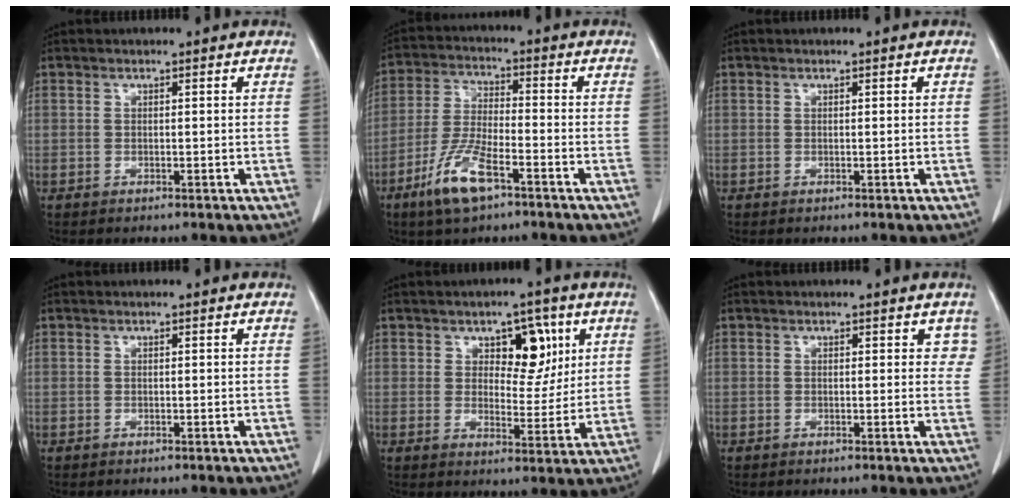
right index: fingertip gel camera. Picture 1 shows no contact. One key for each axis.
{"total": 9.2, "fx": -5.3, "fy": 2.2, "fz": 7.3, "tx": -0.153, "ty": -0.012, "tz": -0.099}
{"total": 0.0}
{"total": 0.0}
{"total": 7.3, "fx": 3.1, "fy": 3.9, "fz": 5.4, "tx": -0.066, "ty": 0.006, "tz": 0.048}
{"total": 2.1, "fx": 1.2, "fy": 1.4, "fz": 0.9, "tx": 0.008, "ty": 0.002, "tz": 0.007}